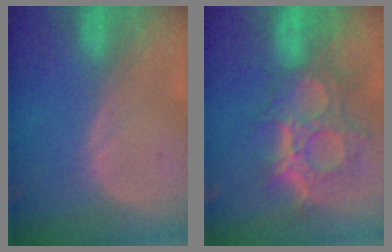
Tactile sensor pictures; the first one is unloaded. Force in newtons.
{"total": 12.0, "press": 10.8, "slide": 5.3}